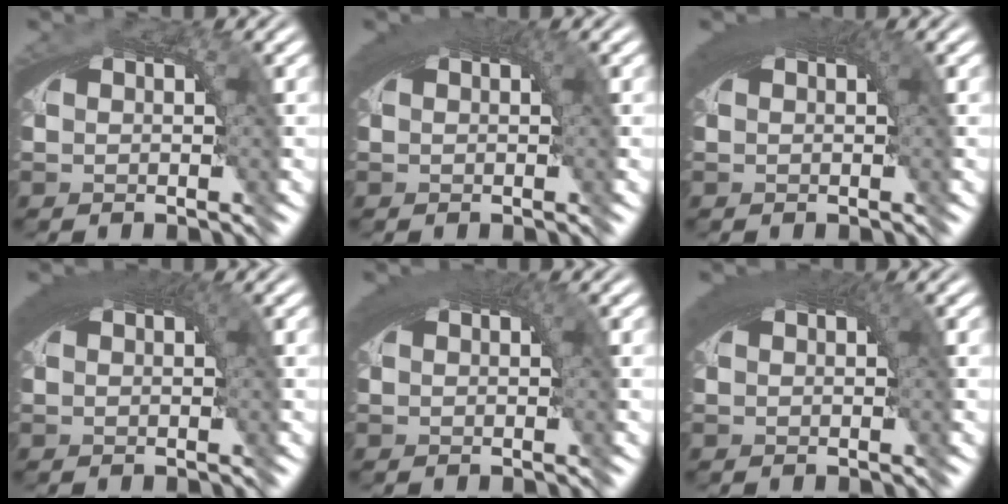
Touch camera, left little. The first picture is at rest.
{"total": 2.6, "force": [1.0, 0.7, 2.3], "torque": [-0.029, 0.008, 0.015]}
{"total": 3.2, "force": [1.2, 0.9, 2.9], "torque": [-0.035, 0.012, 0.017]}
{"total": 3.9, "force": [1.4, 1.2, 3.4], "torque": [-0.042, 0.015, 0.017]}
{"total": 2.8, "force": [1.1, 0.8, 2.5], "torque": [-0.030, 0.009, 0.016]}
{"total": 3.5, "force": [1.3, 1.0, 3.1], "torque": [-0.037, 0.014, 0.017]}